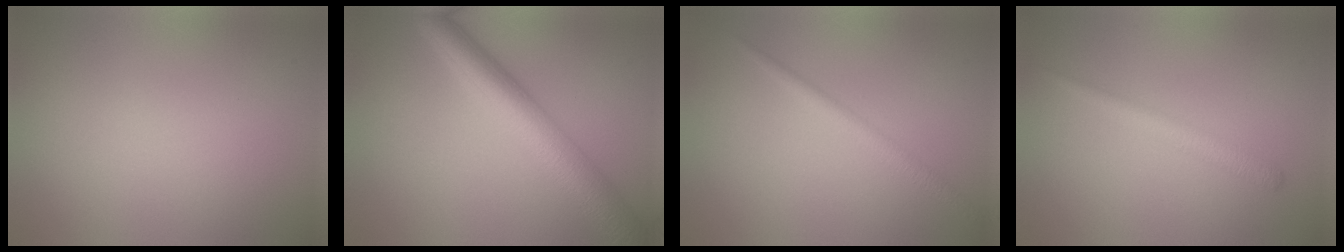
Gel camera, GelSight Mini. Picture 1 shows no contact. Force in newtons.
{"total": 6.5, "press": 6.5, "slide": 0.0}
{"total": 1.7, "press": 1.7, "slide": 0.1}
{"total": 1.8, "press": 1.8, "slide": 0.0}